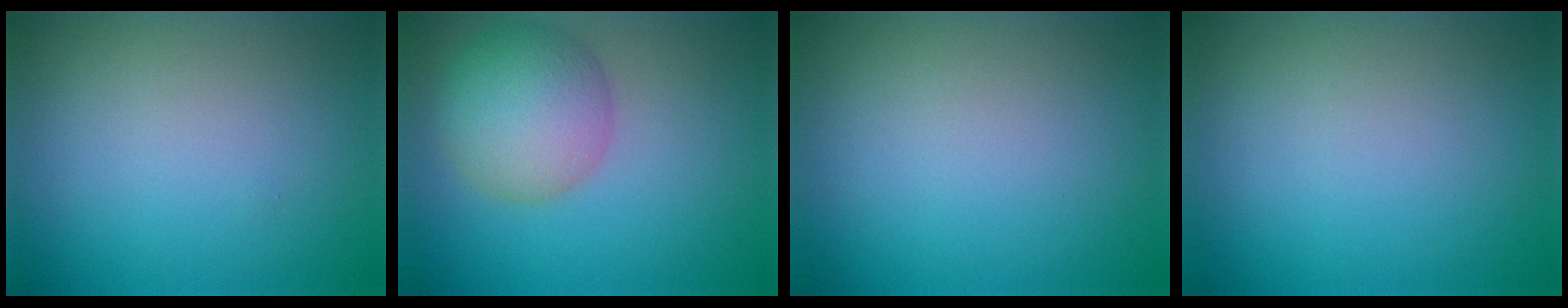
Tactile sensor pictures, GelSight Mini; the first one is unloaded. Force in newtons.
{"total": 5.9, "press": 5.9, "slide": 0.3}
{"total": 0.0}
{"total": 0.0}